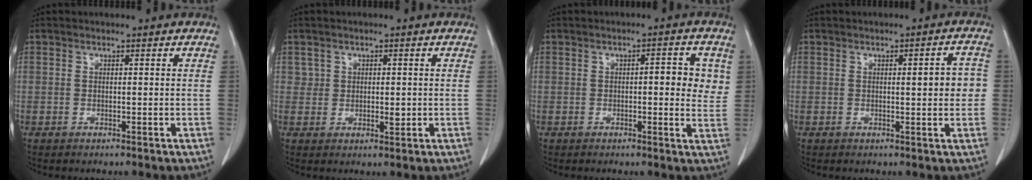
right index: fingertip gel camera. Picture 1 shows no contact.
{"total": 2.3, "force": [0.4, 1.9, 1.4], "torque": [-0.018, -0.005, 0.009]}
{"total": 5.5, "force": [1.0, 1.8, 5.1], "torque": [-0.055, 0.003, 0.007]}
{"total": 4.2, "force": [0.2, 1.0, 4.1], "torque": [-0.050, 0.008, 0.001]}